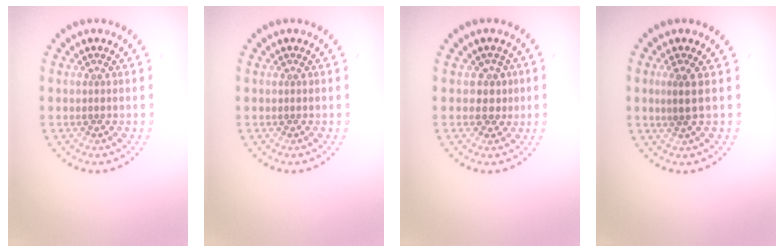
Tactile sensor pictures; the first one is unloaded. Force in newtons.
{"total": 0.0}
{"total": 2.0, "press": 1.4, "slide": 1.3}
{"total": 1.5, "press": 1.2, "slide": 1.0}